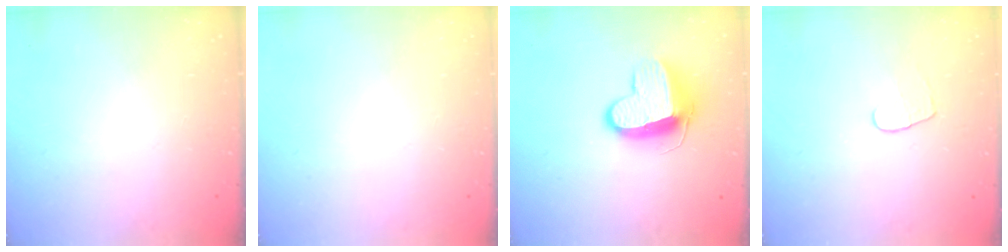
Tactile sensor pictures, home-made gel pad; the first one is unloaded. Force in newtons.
{"total": 0.0}
{"total": 11.3, "press": 11.3, "slide": 1.1}
{"total": 4.4, "press": 4.4, "slide": 0.3}